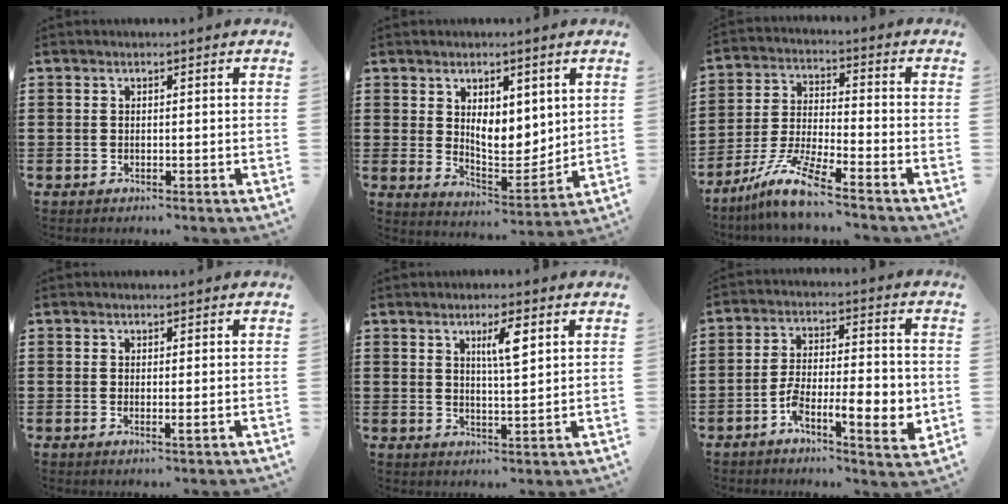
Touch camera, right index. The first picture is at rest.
{"total": 6.4, "force": [3.3, 3.7, 4.0], "torque": [-0.069, -0.020, 0.054]}
{"total": 9.2, "force": [-7.3, 0.4, 5.6], "torque": [-0.134, -0.008, -0.149]}
{"total": 0.9, "force": [-0.1, 0.0, 0.9], "torque": [-0.018, -0.005, 0.000]}
{"total": 4.5, "force": [2.0, 0.8, 4.0], "torque": [-0.068, 0.000, 0.028]}
{"total": 10.0, "force": [-3.7, 3.5, 8.6], "torque": [-0.136, 0.001, -0.066]}